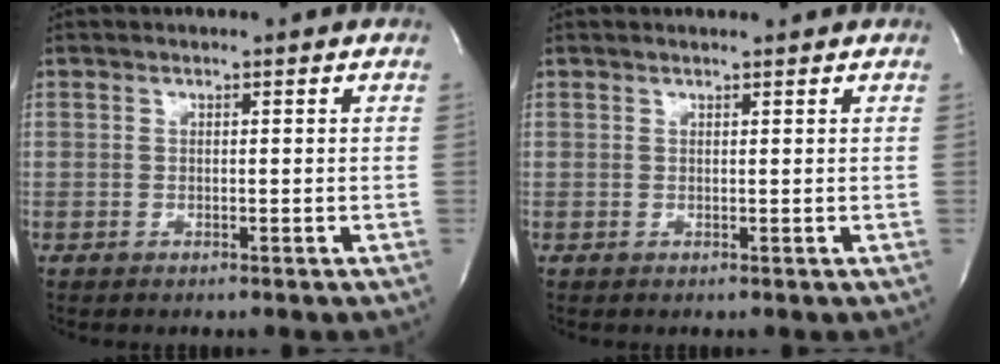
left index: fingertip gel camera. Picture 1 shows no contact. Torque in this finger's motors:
{"motor_torque": [0.08, -0.06, 0.02, -0.02]}